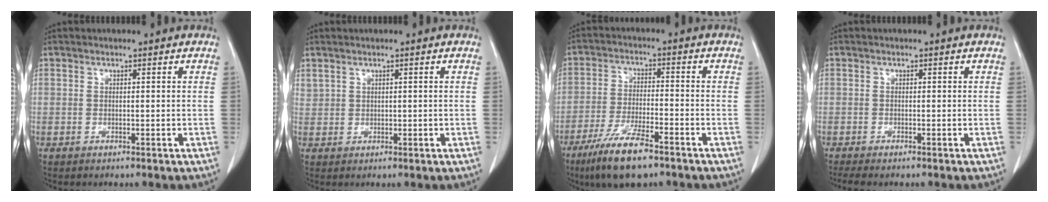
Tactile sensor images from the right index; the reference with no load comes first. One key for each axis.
{"total": 1.3, "fx": 0.9, "fy": 0.8, "fz": 0.3, "tx": -0.007, "ty": 0.009, "tz": 0.024}
{"total": 10.4, "fx": -7.0, "fy": 1.8, "fz": 7.5, "tx": -0.144, "ty": -0.022, "tz": -0.123}
{"total": 2.2, "fx": -1.8, "fy": 0.2, "fz": 1.2, "tx": -0.017, "ty": -0.006, "tz": -0.026}